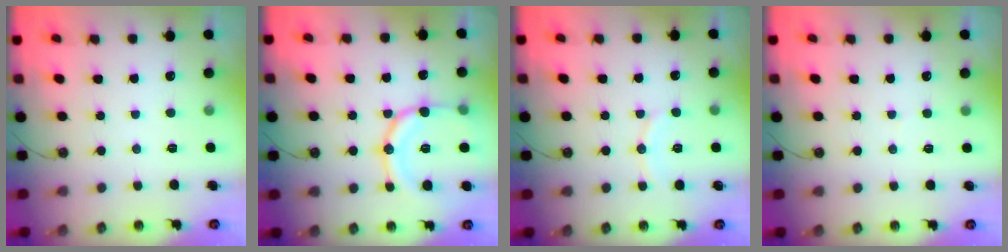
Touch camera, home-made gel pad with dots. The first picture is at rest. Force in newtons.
{"total": 16.3, "press": 16.0, "slide": 3.2}
{"total": 7.8, "press": 7.8, "slide": 0.7}
{"total": 2.9, "press": 2.9, "slide": 0.2}